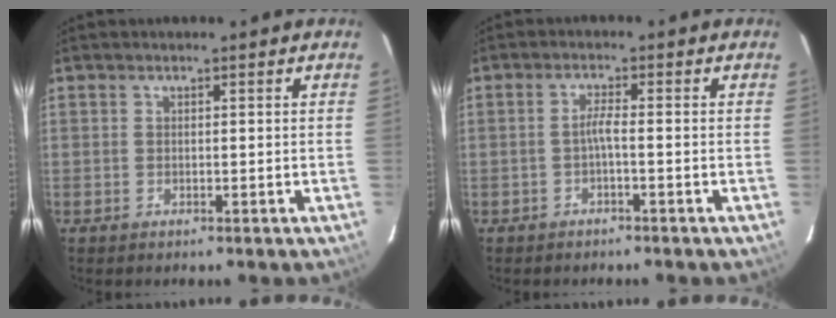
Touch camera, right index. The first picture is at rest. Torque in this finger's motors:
{"motor_torque": [0.31, -0.19, 0.23, 0.06]}